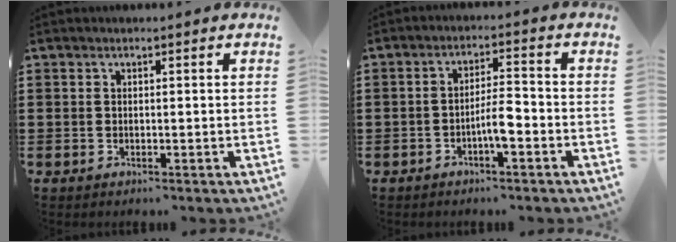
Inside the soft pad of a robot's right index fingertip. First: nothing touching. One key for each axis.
{"total": 4.8, "fx": -1.9, "fy": 1.2, "fz": 4.3, "tx": -0.082, "ty": 0.006, "tz": -0.038}